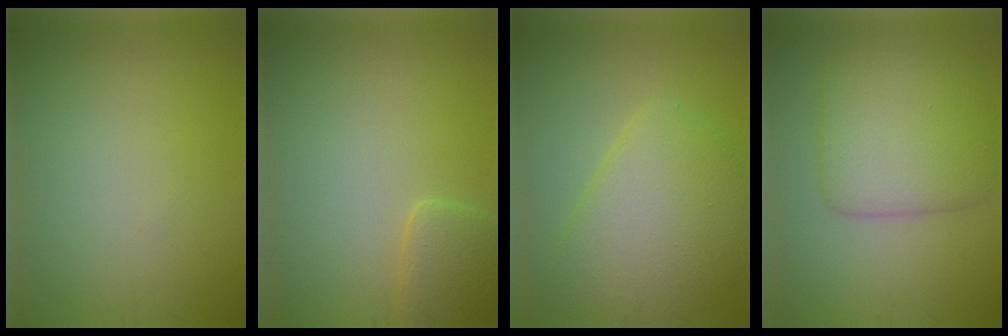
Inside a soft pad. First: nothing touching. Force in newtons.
{"total": 2.6, "press": 2.6, "slide": 0.2}
{"total": 7.4, "press": 7.4, "slide": 0.4}
{"total": 6.3, "press": 6.3, "slide": 0.1}